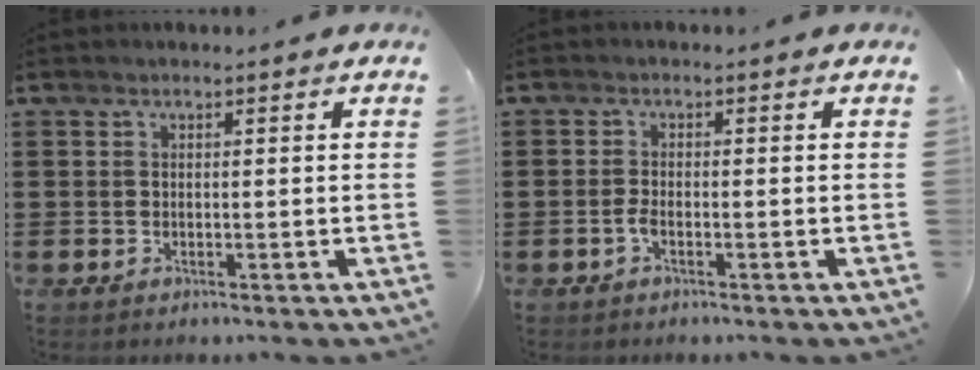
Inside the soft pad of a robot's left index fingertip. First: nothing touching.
{"total": 1.3, "force": [-0.7, 0.2, 1.1], "torque": [-0.028, -0.001, -0.014]}